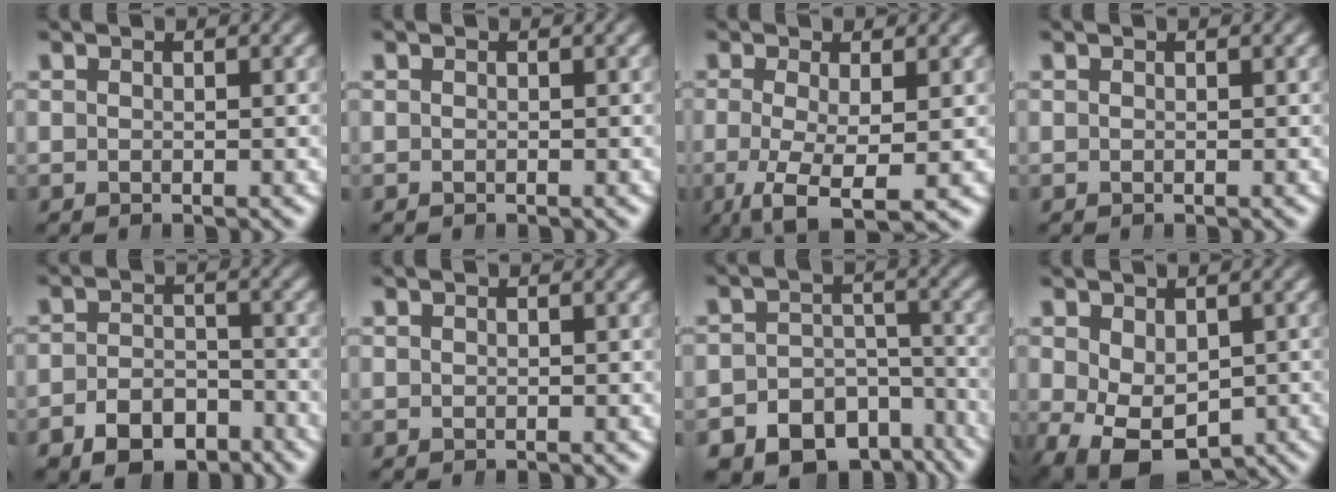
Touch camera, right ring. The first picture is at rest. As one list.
[{"total": 0.0}, {"total": 6.5, "force": [-3.7, 2.4, 4.8], "torque": [-0.118, -0.052, -0.037]}, {"total": 0.0}, {"total": 5.8, "force": [-4.0, 3.5, 2.2], "torque": [-0.031, -0.021, -0.063]}, {"total": 0.0}, {"total": 11.8, "force": [-8.4, 7.6, 3.3], "torque": [-0.046, -0.032, -0.132]}, {"total": 6.9, "force": [-3.6, 4.3, 4.0], "torque": [-0.096, -0.056, -0.029]}]